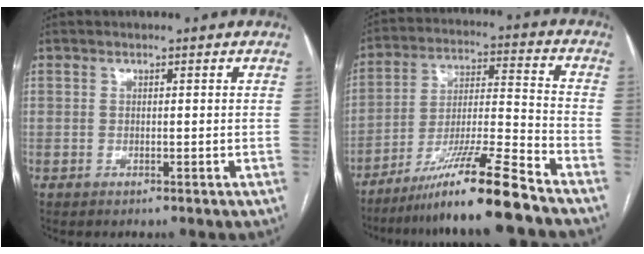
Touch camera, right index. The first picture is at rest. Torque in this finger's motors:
{"motor_torque": [1.05, -1.09, 0.74, 0.21]}